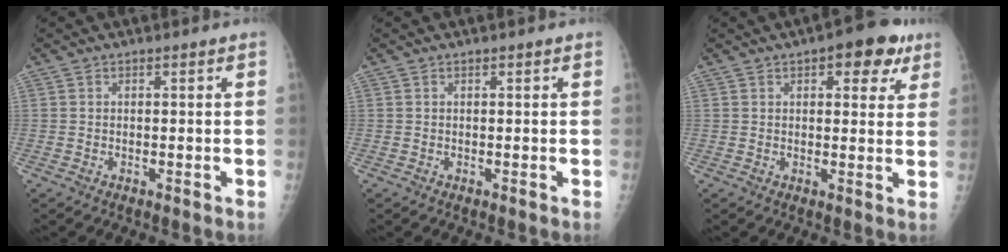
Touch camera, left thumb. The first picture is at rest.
{"total": 0.0}
{"total": 8.1, "force": [4.1, 3.9, 5.7], "torque": [-0.037, -0.009, 0.043]}